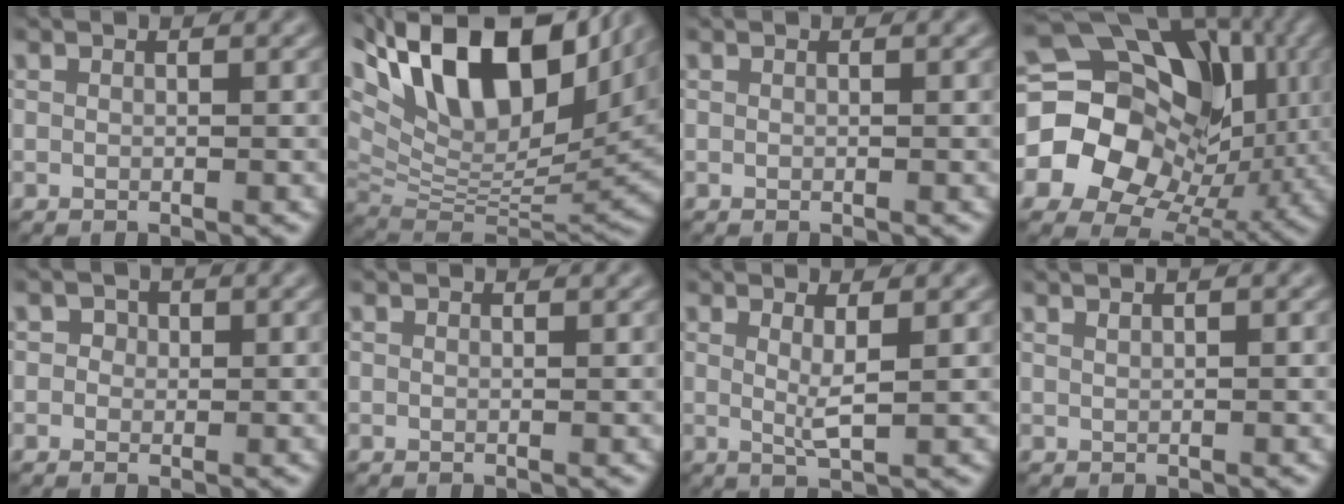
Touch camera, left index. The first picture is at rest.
{"total": 16.8, "force": [9.2, 7.5, 11.9], "torque": [-0.241, 0.040, 0.169]}
{"total": 0.0}
{"total": 17.6, "force": [1.4, 14.8, 9.4], "torque": [-0.174, 0.000, 0.021]}
{"total": 1.3, "force": [0.3, 1.2, 0.4], "torque": [0.000, 0.002, -0.006]}
{"total": 0.6, "force": [0.6, 0.1, 0.1], "torque": [-0.004, -0.004, 0.004]}
{"total": 2.3, "force": [0.7, 0.5, 2.2], "torque": [-0.036, -0.007, 0.012]}
{"total": 1.6, "force": [1.1, 0.7, 0.9], "torque": [-0.001, -0.005, 0.003]}